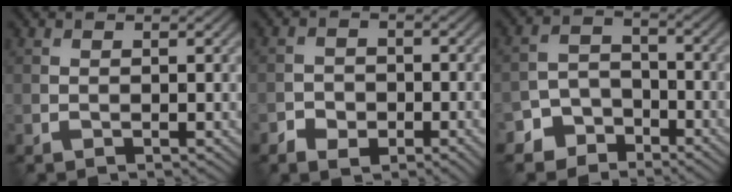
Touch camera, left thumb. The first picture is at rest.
{"total": 5.2, "force": [-2.7, 3.4, 2.8], "torque": [-0.039, 0.001, -0.046]}
{"total": 5.2, "force": [-4.1, 3.0, 1.2], "torque": [-0.022, 0.001, -0.088]}